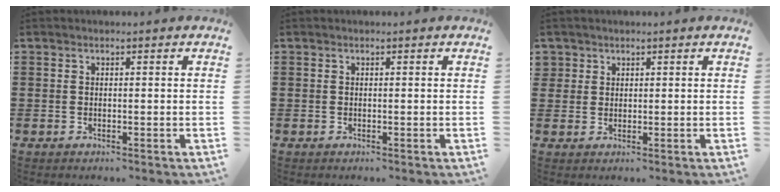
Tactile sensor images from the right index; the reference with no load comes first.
{"total": 0.0}
{"total": 2.1, "force": [1.4, 1.6, 0.1], "torque": [-0.008, 0.008, 0.027]}